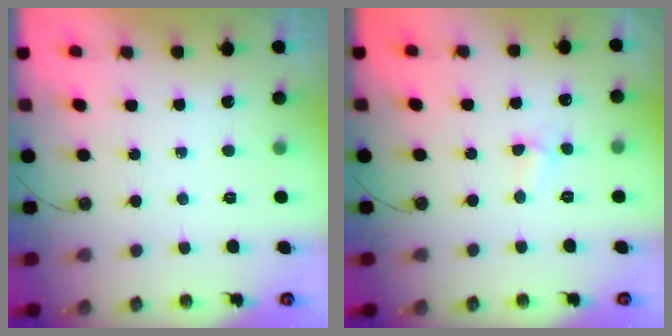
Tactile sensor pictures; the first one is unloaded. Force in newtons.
{"total": 3.0, "press": 2.9, "slide": 0.4}